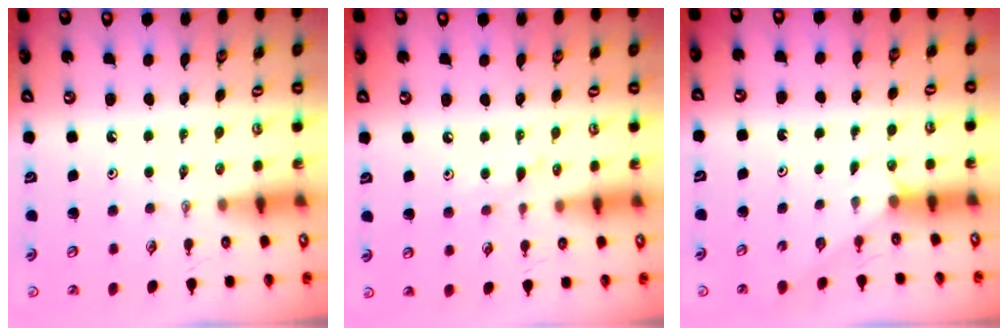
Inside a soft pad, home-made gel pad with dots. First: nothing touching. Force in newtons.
{"total": 5.6, "press": 5.6, "slide": 0.2}
{"total": 1.2, "press": 1.2, "slide": 0.1}